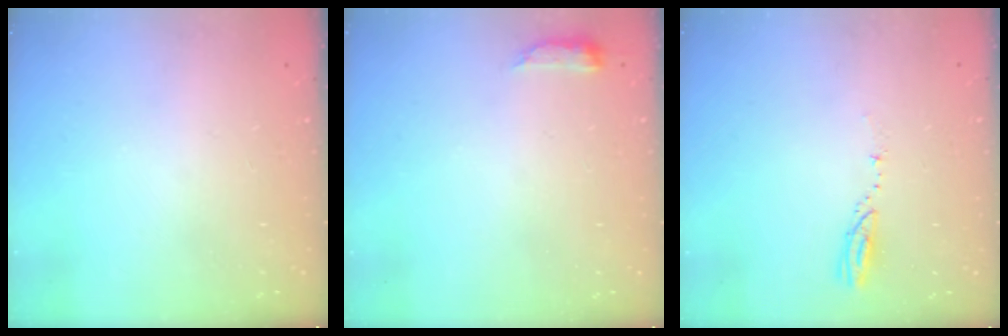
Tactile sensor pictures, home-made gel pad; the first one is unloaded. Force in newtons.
{"total": 3.6, "press": 3.5, "slide": 0.7}
{"total": 3.1, "press": 3.1, "slide": 0.3}